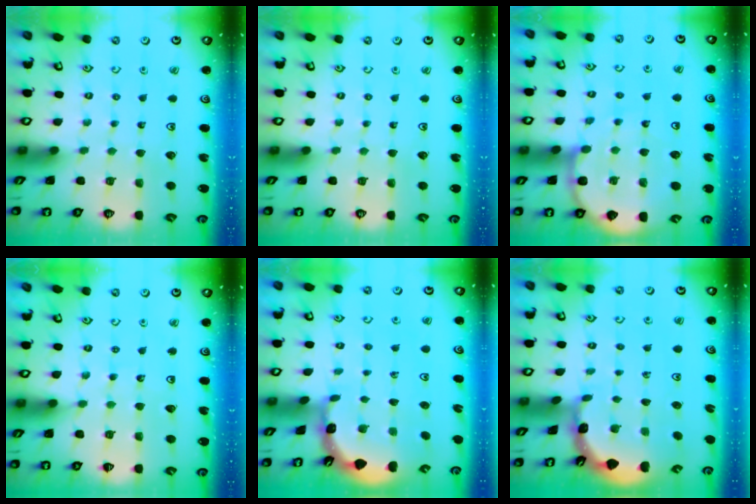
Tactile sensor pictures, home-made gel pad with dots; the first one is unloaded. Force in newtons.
{"total": 0.0}
{"total": 8.9, "press": 8.8, "slide": 1.3}
{"total": 2.5, "press": 2.5, "slide": 0.2}
{"total": 1.8, "press": 1.7, "slide": 0.0}
{"total": 1.6, "press": 1.6, "slide": 0.1}